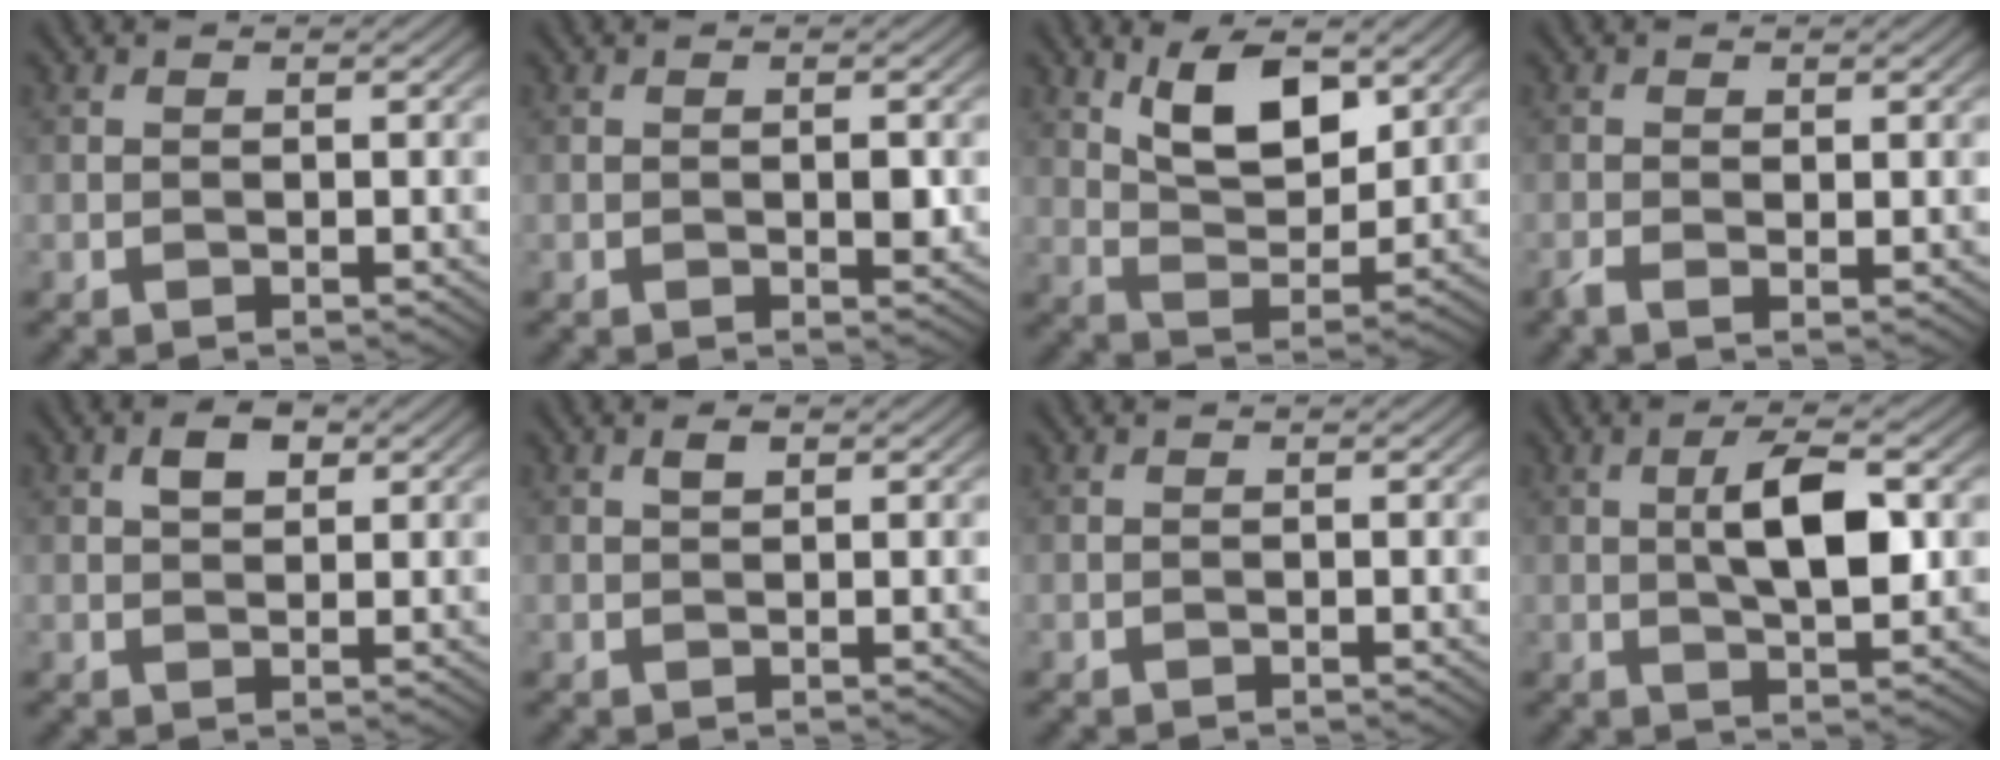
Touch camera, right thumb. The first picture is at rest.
{"total": 1.6, "force": [0.0, 0.5, 1.5], "torque": [-0.025, -0.002, -0.001]}
{"total": 9.2, "force": [4.6, 4.1, 6.7], "torque": [-0.125, -0.005, 0.088]}
{"total": 1.5, "force": [-0.2, 0.6, 1.4], "torque": [-0.032, -0.002, -0.006]}
{"total": 2.8, "force": [1.2, 1.6, 2.0], "torque": [-0.035, 0.004, 0.020]}
{"total": 1.3, "force": [0.6, 0.5, 1.0], "torque": [-0.021, 0.000, 0.012]}
{"total": 0.0}
{"total": 7.3, "force": [0.9, 2.4, 6.8], "torque": [-0.119, 0.004, 0.013]}